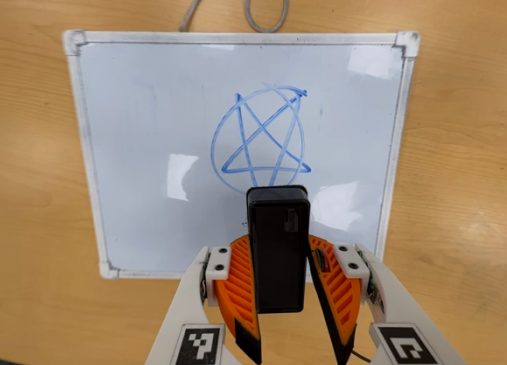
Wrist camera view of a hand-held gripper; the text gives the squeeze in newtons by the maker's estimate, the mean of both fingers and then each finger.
{"total": 5.0, "left": 4.8, "right": 5.2}